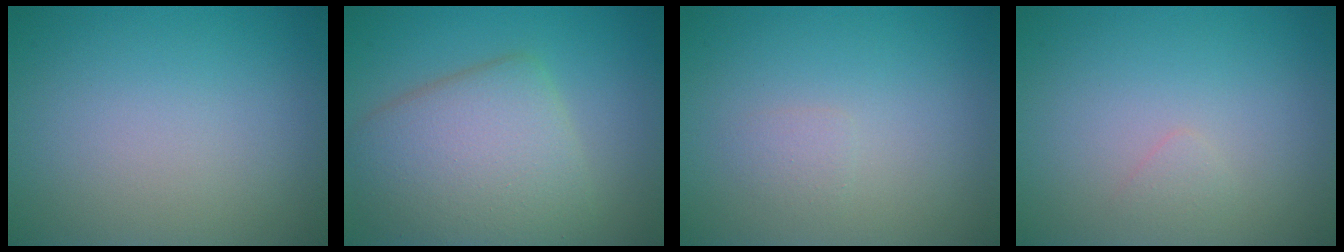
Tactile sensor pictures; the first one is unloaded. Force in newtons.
{"total": 7.3, "press": 7.3, "slide": 0.3}
{"total": 0.9, "press": 0.9, "slide": 0.0}
{"total": 0.7, "press": 0.7, "slide": 0.0}